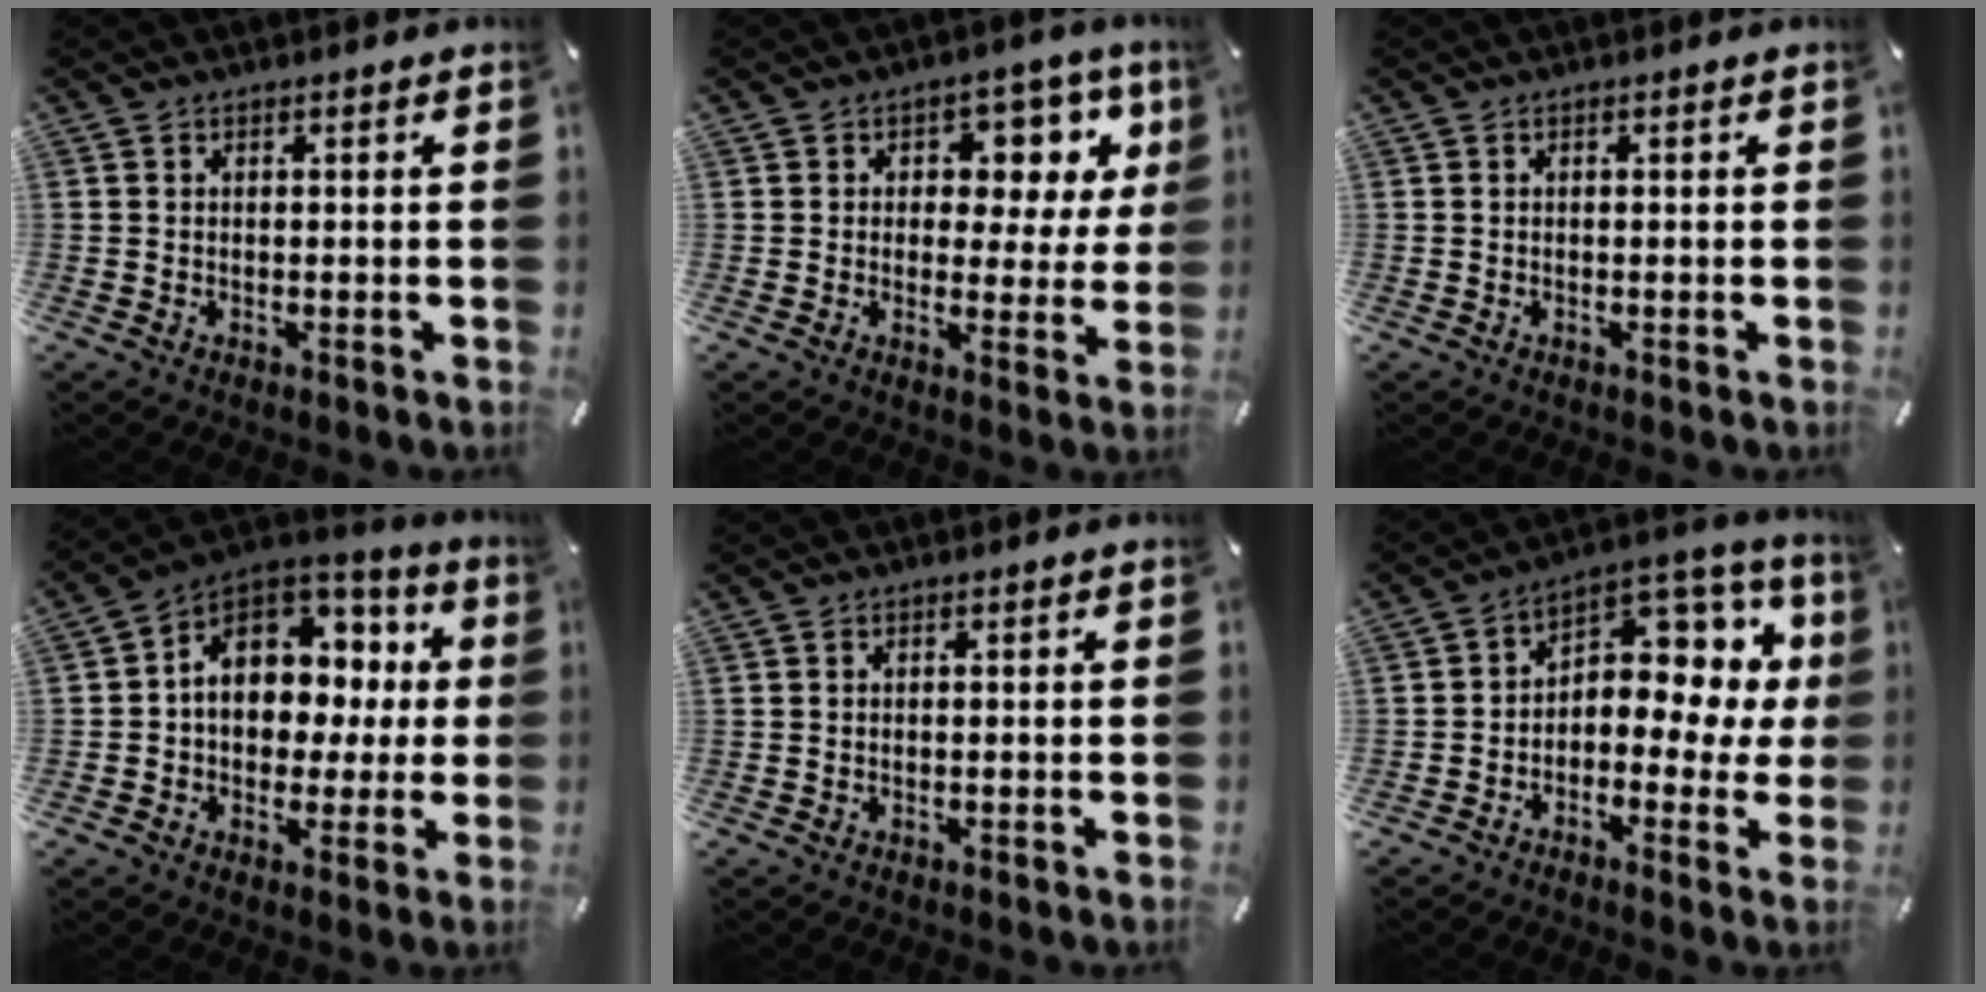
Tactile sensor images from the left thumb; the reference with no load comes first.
{"total": 9.4, "force": [4.2, 6.6, 5.3], "torque": [-0.061, -0.026, 0.069]}
{"total": 0.0}
{"total": 11.8, "force": [2.1, 9.8, 6.2], "torque": [-0.110, -0.015, 0.045]}
{"total": 0.0}
{"total": 8.5, "force": [1.7, 6.3, 5.4], "torque": [-0.069, -0.026, 0.031]}